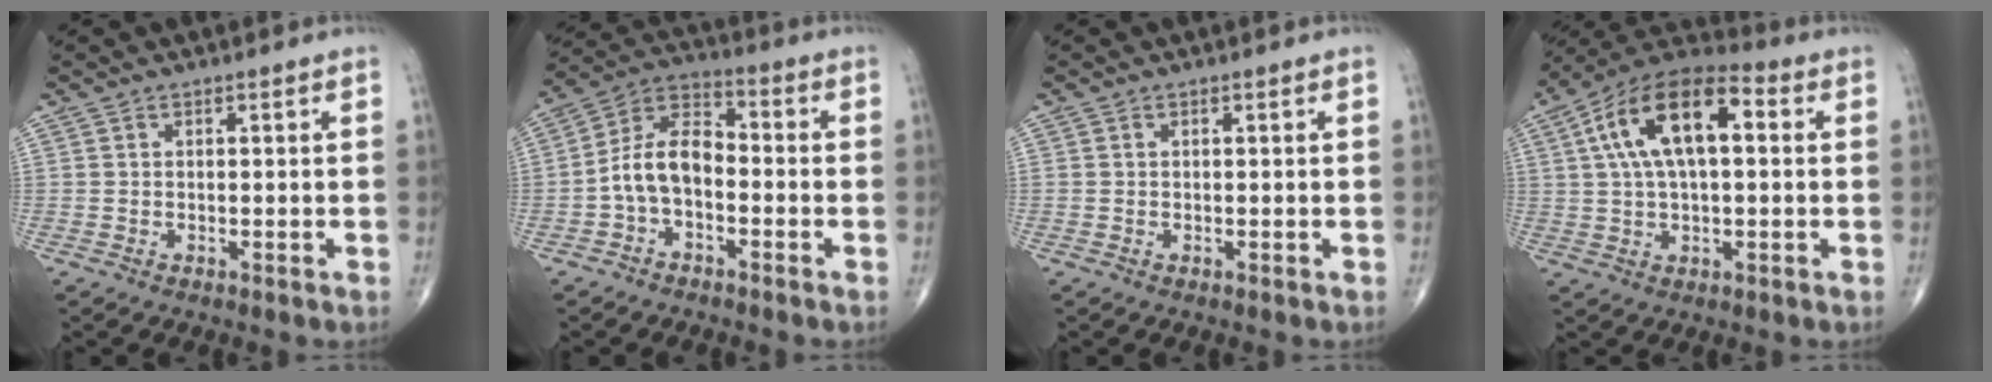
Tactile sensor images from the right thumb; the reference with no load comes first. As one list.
[{"total": 9.4, "force": [-2.2, 5.6, 7.2], "torque": [-0.129, 0.041, -0.054]}, {"total": 0.0}, {"total": 16.5, "force": [3.5, 7.9, 14.0], "torque": [-0.242, 0.032, 0.051]}]